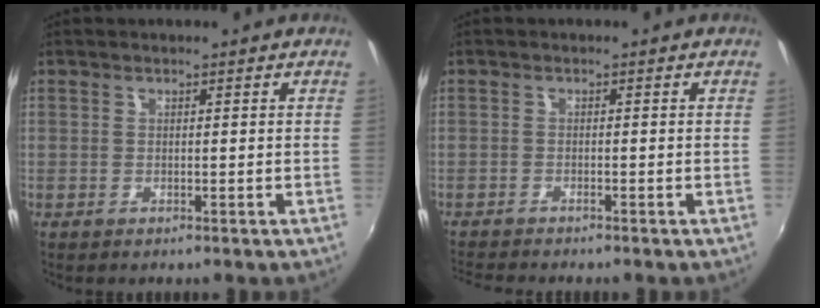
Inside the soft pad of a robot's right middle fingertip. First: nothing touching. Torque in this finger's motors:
{"motor_torque": [1.06, -1.08, 0.07, 0.03]}